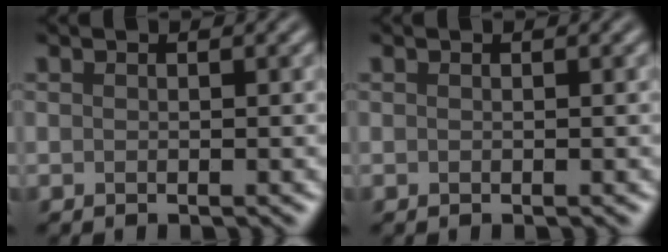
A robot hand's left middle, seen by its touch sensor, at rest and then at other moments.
{"total": 0.0}